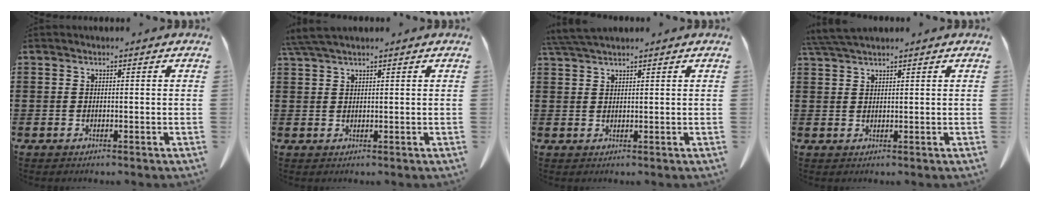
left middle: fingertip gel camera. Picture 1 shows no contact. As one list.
[{"total": 2.7, "force": [2.1, 0.2, 1.7], "torque": [-0.038, 0.000, 0.041]}, {"total": 3.0, "force": [2.7, 0.2, 1.4], "torque": [-0.035, -0.001, 0.052]}, {"total": 3.1, "force": [2.7, 0.2, 1.5], "torque": [-0.037, -0.001, 0.053]}]